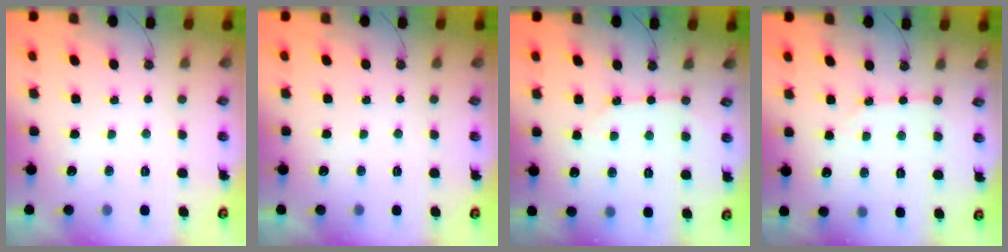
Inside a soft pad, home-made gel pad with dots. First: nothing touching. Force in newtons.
{"total": 0.0}
{"total": 4.6, "press": 4.5, "slide": 0.4}
{"total": 3.4, "press": 3.4, "slide": 0.3}